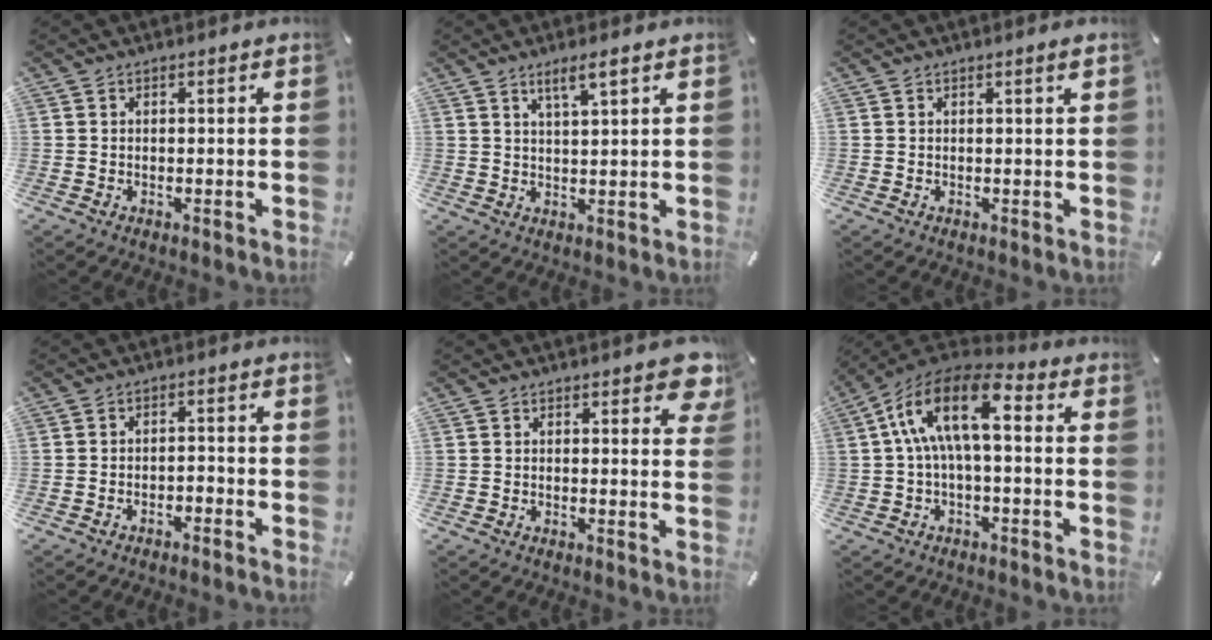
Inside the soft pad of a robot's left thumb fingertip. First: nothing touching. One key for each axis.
{"total": 4.5, "fx": 3.0, "fy": 0.5, "fz": 3.2, "tx": -0.068, "ty": -0.004, "tz": 0.053}
{"total": 1.0, "fx": 0.4, "fy": 0.0, "fz": 0.9, "tx": -0.016, "ty": 0.002, "tz": 0.006}
{"total": 2.5, "fx": -2.3, "fy": 0.6, "fz": 0.9, "tx": -0.016, "ty": 0.013, "tz": -0.046}
{"total": 5.0, "fx": 3.0, "fy": 2.3, "fz": 3.2, "tx": -0.032, "ty": -0.014, "tz": 0.047}
{"total": 13.8, "fx": 2.1, "fy": 6.5, "fz": 12.0, "tx": -0.235, "ty": -0.001, "tz": 0.038}